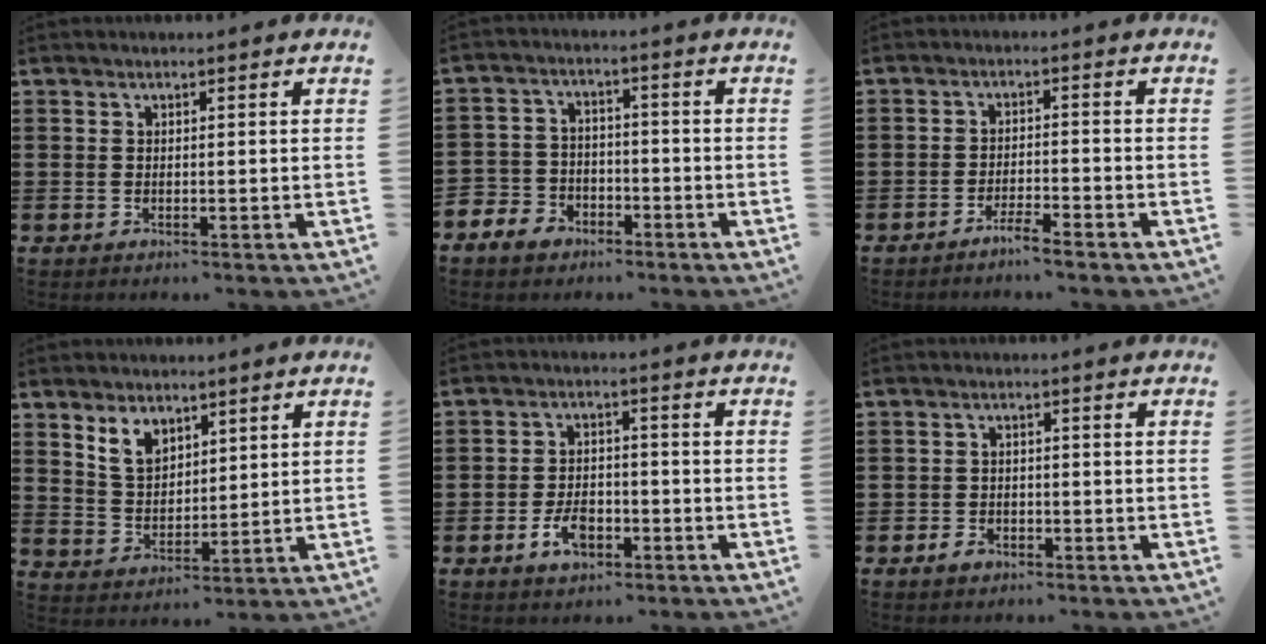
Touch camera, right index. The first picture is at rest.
{"total": 4.0, "force": [-3.0, 2.6, 0.4], "torque": [-0.032, 0.004, -0.066]}
{"total": 2.9, "force": [-2.7, -0.2, 1.1], "torque": [-0.019, 0.004, -0.053]}
{"total": 5.5, "force": [3.5, 3.4, 2.6], "torque": [-0.058, 0.008, 0.064]}
{"total": 4.9, "force": [-2.4, 2.8, 3.3], "torque": [-0.069, 0.003, -0.046]}
{"total": 1.8, "force": [-1.3, 1.0, 0.6], "torque": [-0.015, 0.001, -0.027]}